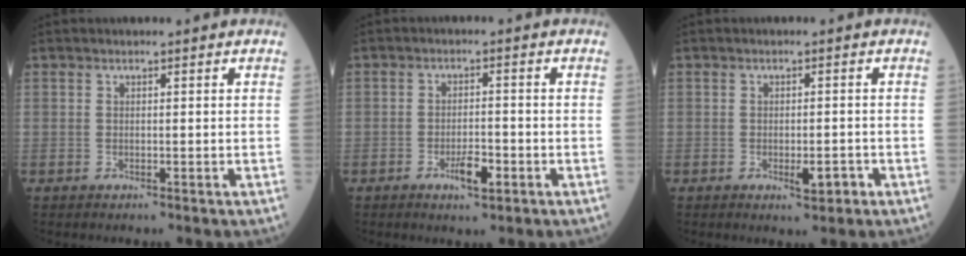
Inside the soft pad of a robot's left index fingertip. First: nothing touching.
{"total": 3.8, "force": [-1.9, 1.1, 3.1], "torque": [-0.054, 0.002, -0.032]}
{"total": 2.9, "force": [-1.4, 1.0, 2.3], "torque": [-0.033, 0.002, -0.016]}